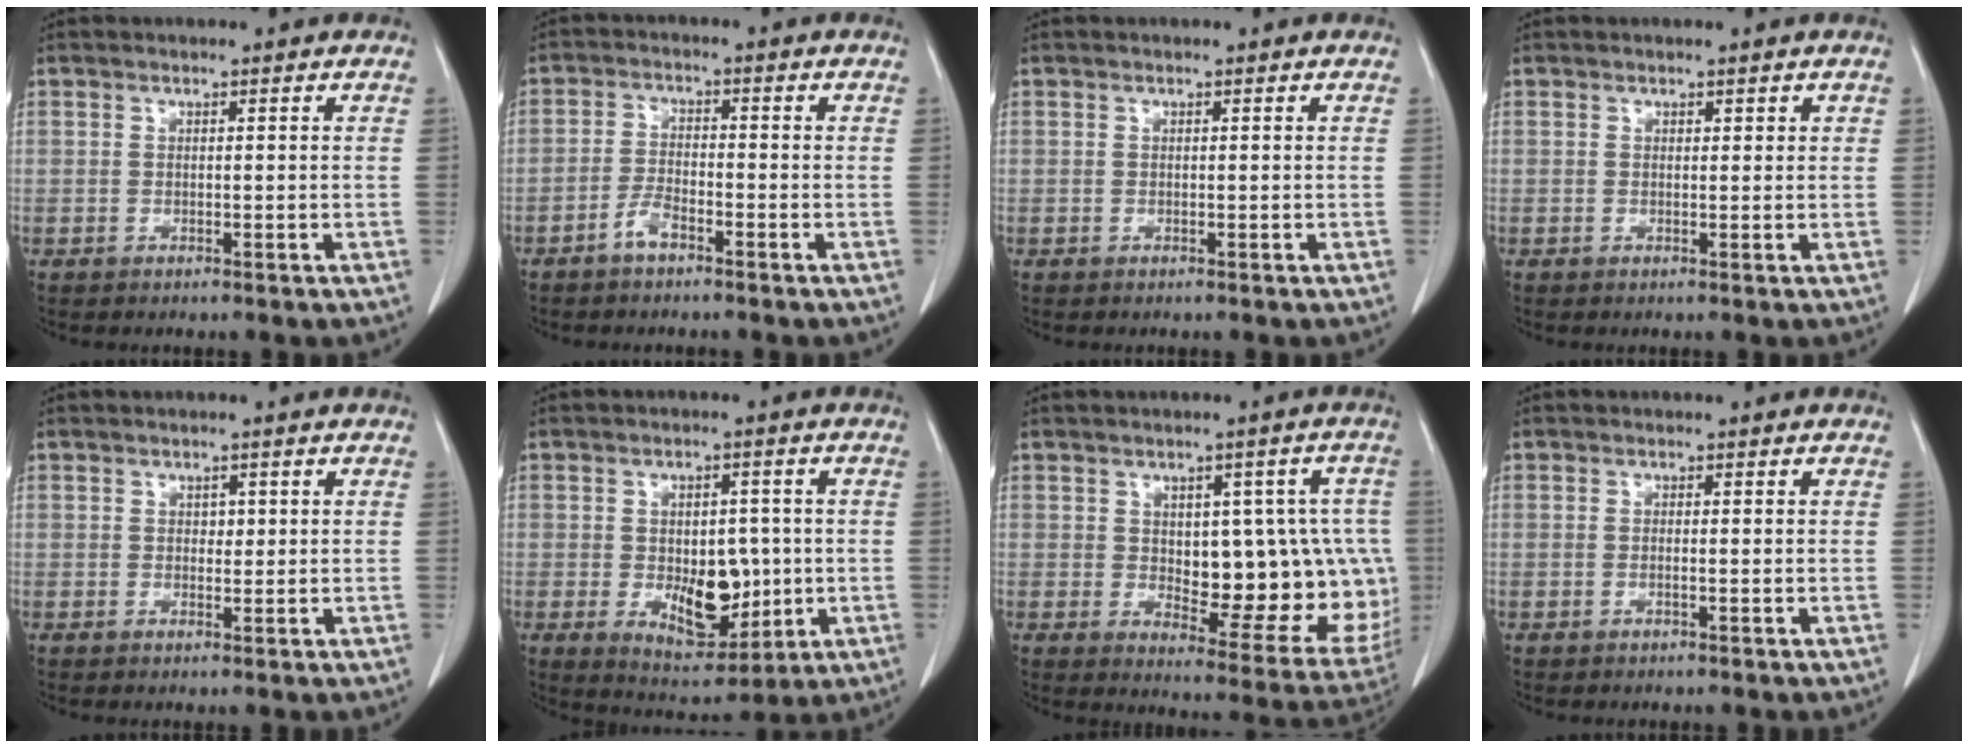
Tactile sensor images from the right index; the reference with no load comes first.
{"total": 3.2, "force": [-2.3, 0.9, 2.0], "torque": [-0.042, 0.004, -0.047]}
{"total": 0.0}
{"total": 0.9, "force": [0.6, 0.5, 0.5], "torque": [0.001, 0.000, 0.005]}
{"total": 1.1, "force": [0.3, 0.8, 0.7], "torque": [-0.007, 0.000, 0.003]}
{"total": 9.6, "force": [-1.2, 5.3, 7.9], "torque": [-0.115, 0.000, -0.003]}
{"total": 16.9, "force": [0.0, 7.8, 15.0], "torque": [-0.156, 0.013, 0.024]}
{"total": 0.6, "force": [-0.2, 0.0, 0.5], "torque": [-0.011, 0.000, -0.002]}